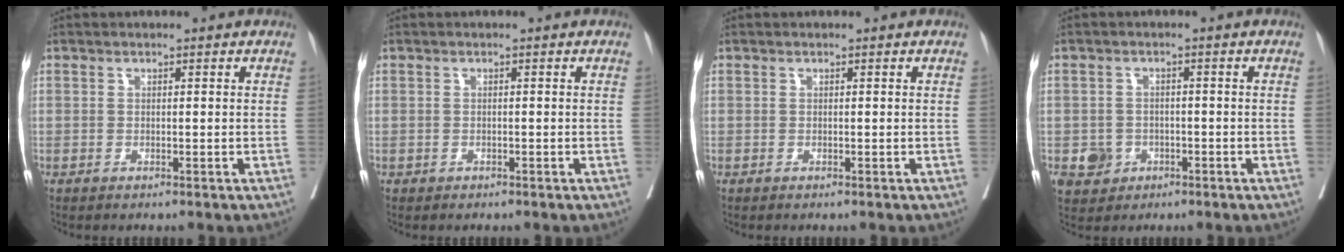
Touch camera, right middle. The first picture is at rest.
{"total": 0.0}
{"total": 0.0}
{"total": 3.7, "force": [-1.4, 3.3, 0.8], "torque": [-0.005, 0.008, -0.016]}